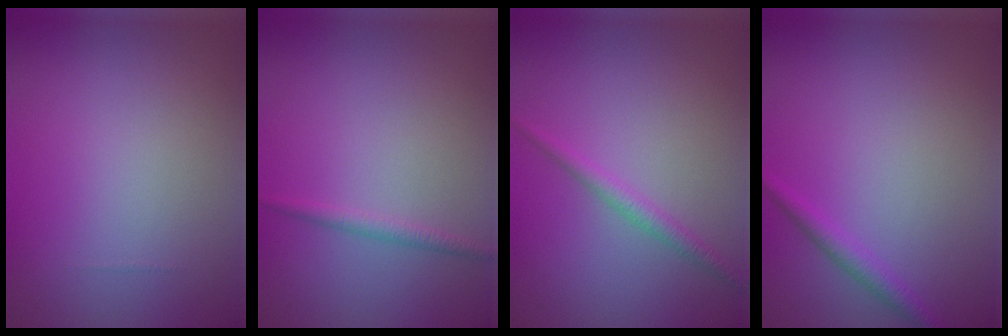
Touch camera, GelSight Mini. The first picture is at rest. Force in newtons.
{"total": 1.1, "press": 1.1, "slide": 0.0}
{"total": 1.6, "press": 1.6, "slide": 0.1}
{"total": 1.5, "press": 1.5, "slide": 0.0}